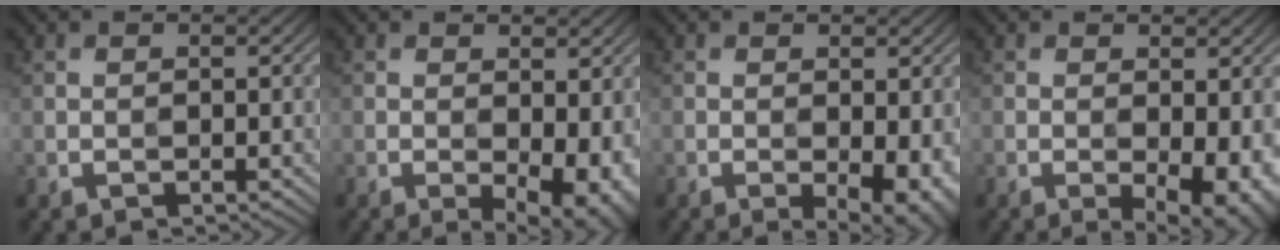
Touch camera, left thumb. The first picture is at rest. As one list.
[{"total": 7.4, "force": [-1.5, 3.3, 6.4], "torque": [-0.090, -0.010, -0.015]}, {"total": 4.9, "force": [-1.3, 1.7, 4.4], "torque": [-0.061, -0.011, -0.015]}, {"total": 6.3, "force": [-1.6, 2.5, 5.6], "torque": [-0.082, -0.013, -0.015]}]